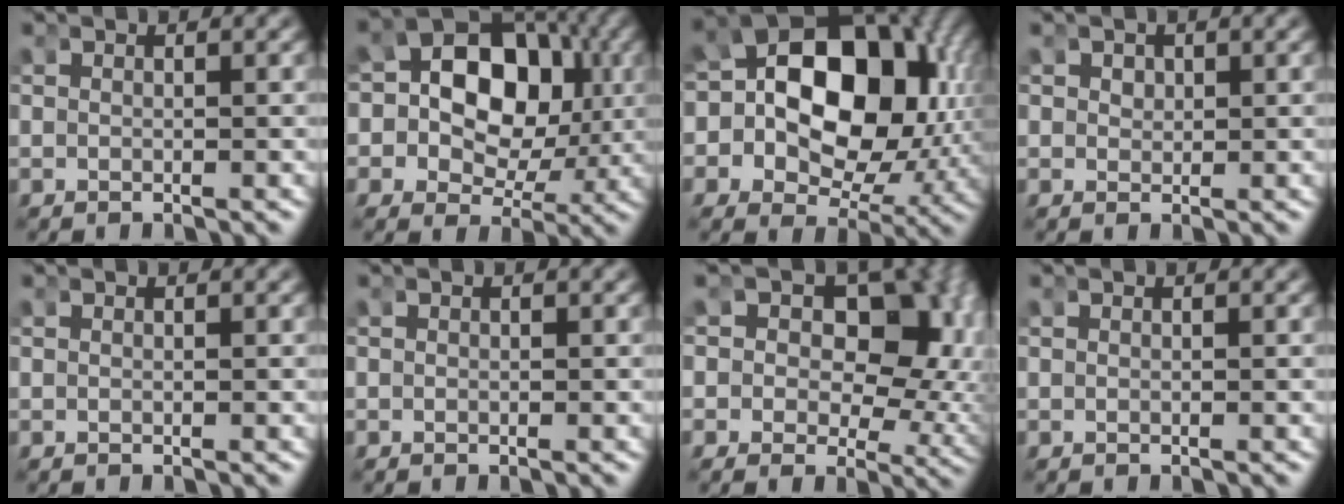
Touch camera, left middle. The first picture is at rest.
{"total": 15.6, "force": [0.9, 13.0, 8.7], "torque": [-0.187, -0.027, 0.012]}
{"total": 20.8, "force": [2.4, 15.6, 13.6], "torque": [-0.247, -0.023, 0.036]}
{"total": 1.5, "force": [0.5, 1.2, 0.6], "torque": [-0.014, -0.007, 0.015]}
{"total": 0.0}
{"total": 0.0}
{"total": 13.0, "force": [2.8, 9.6, 8.2], "torque": [-0.112, 0.015, 0.021]}
{"total": 0.0}